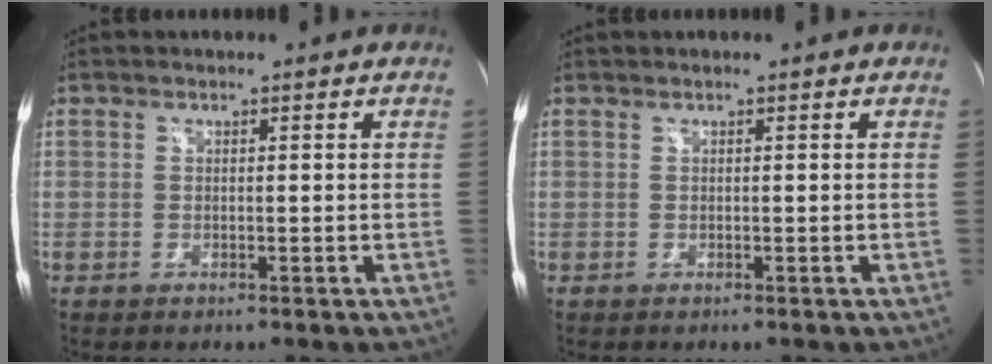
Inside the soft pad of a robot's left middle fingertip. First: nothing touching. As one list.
[{"total": 0.0}]